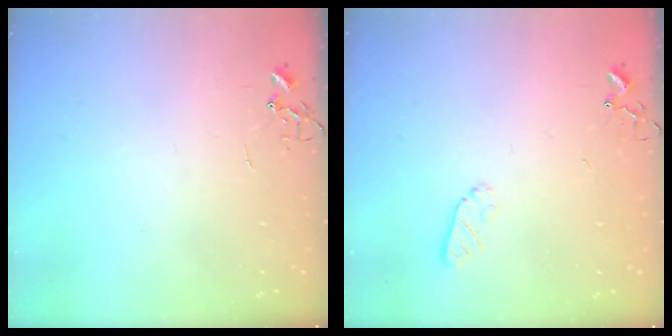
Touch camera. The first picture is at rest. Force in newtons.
{"total": 5.0, "press": 4.9, "slide": 0.9}